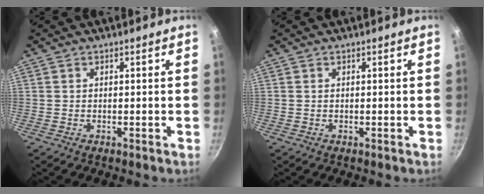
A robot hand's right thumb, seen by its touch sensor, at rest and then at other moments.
{"total": 0.0}